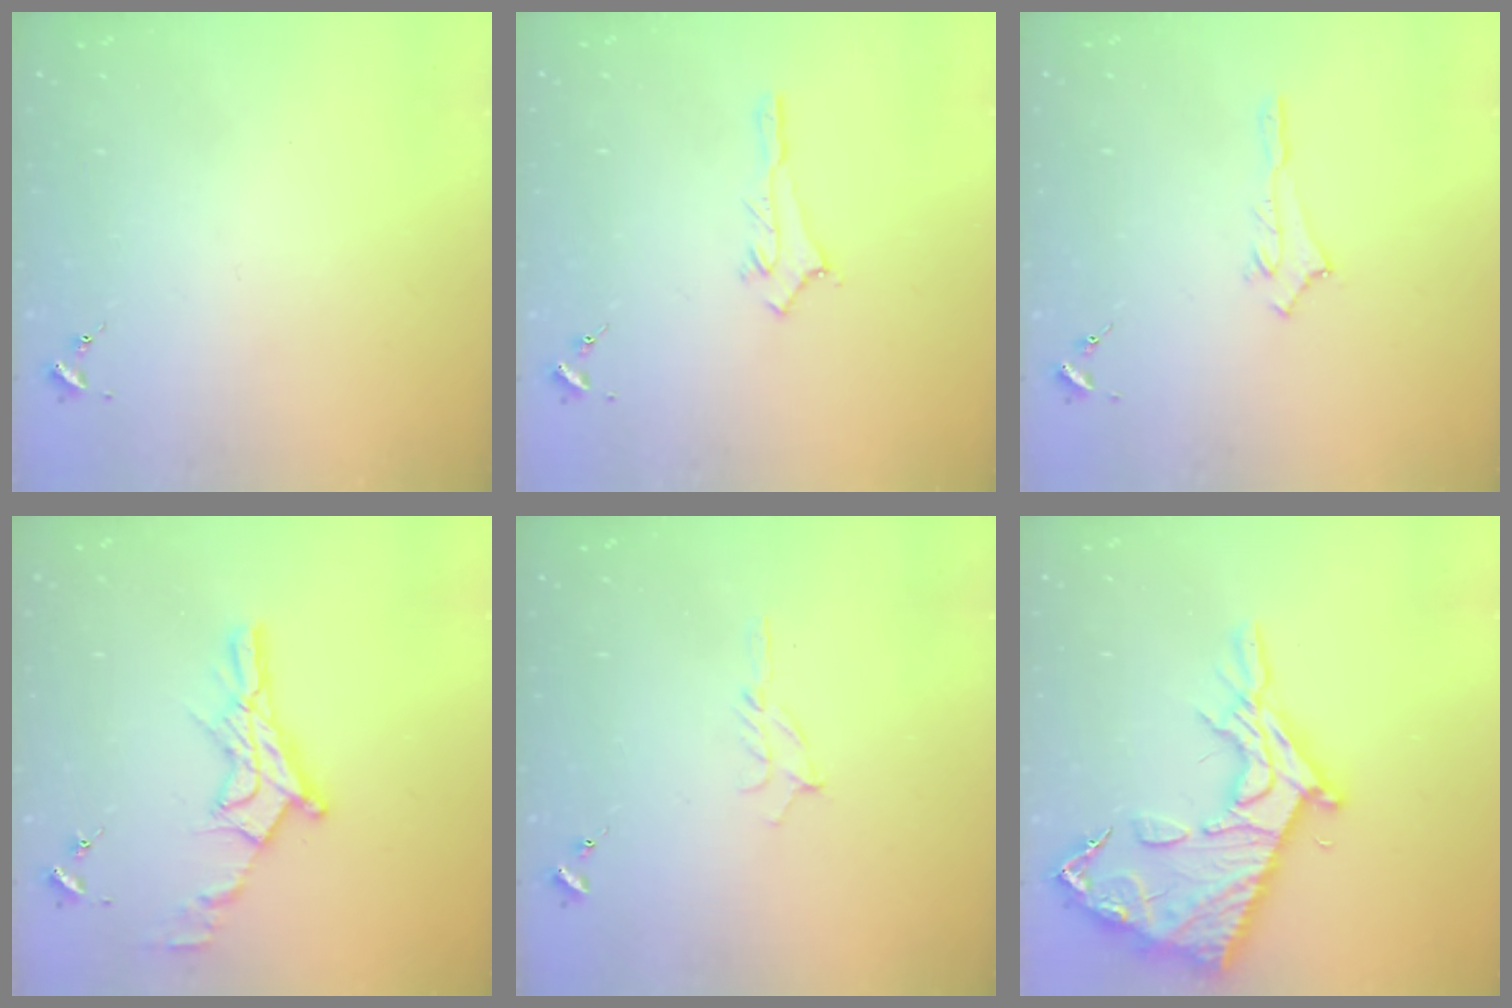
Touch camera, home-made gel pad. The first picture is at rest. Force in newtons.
{"total": 2.9, "press": 2.8, "slide": 0.4}
{"total": 2.5, "press": 2.5, "slide": 0.2}
{"total": 14.2, "press": 14.2, "slide": 1.1}
{"total": 5.0, "press": 5.0, "slide": 0.6}
{"total": 19.4, "press": 19.4, "slide": 1.4}